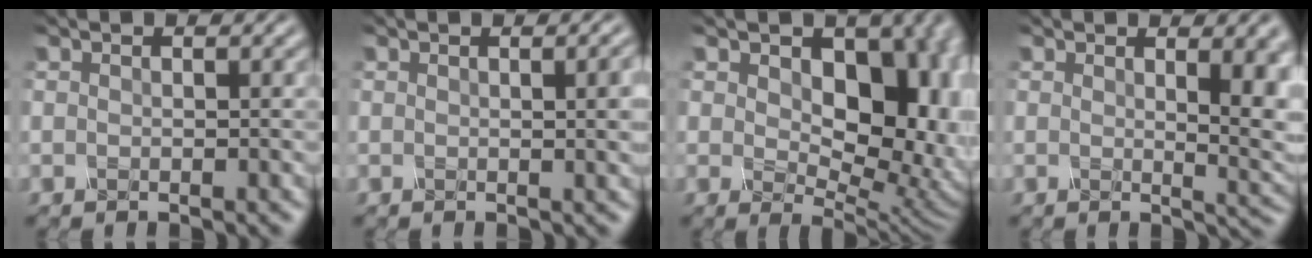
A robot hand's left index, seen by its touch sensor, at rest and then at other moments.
{"total": 4.0, "force": [0.6, 1.5, 3.7], "torque": [-0.022, 0.010, 0.007]}
{"total": 10.4, "force": [1.6, 6.8, 7.8], "torque": [-0.112, -0.020, 0.029]}
{"total": 6.5, "force": [1.3, 2.2, 6.0], "torque": [-0.055, -0.006, 0.024]}